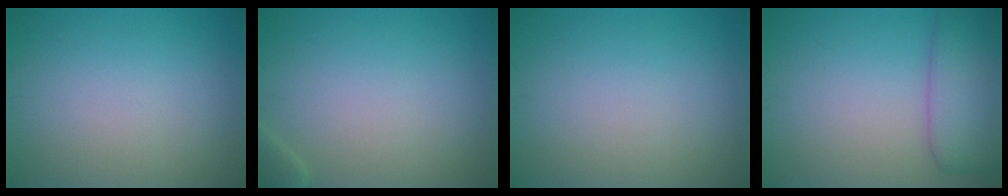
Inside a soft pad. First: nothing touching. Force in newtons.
{"total": 1.1, "press": 1.1, "slide": 0.1}
{"total": 0.0}
{"total": 5.5, "press": 5.5, "slide": 0.1}